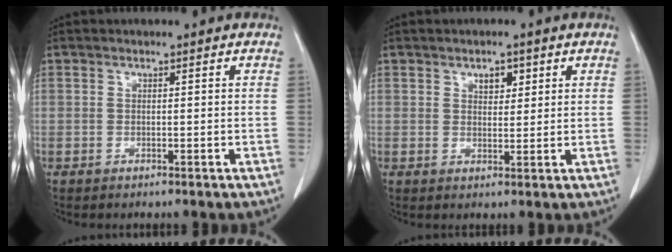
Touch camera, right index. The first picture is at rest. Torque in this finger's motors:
{"motor_torque": [0.05, 0.06, 0.03, 0.00]}